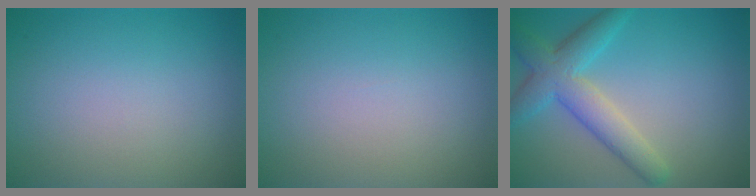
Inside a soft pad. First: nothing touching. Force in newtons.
{"total": 0.0}
{"total": 5.1, "press": 5.1, "slide": 0.2}